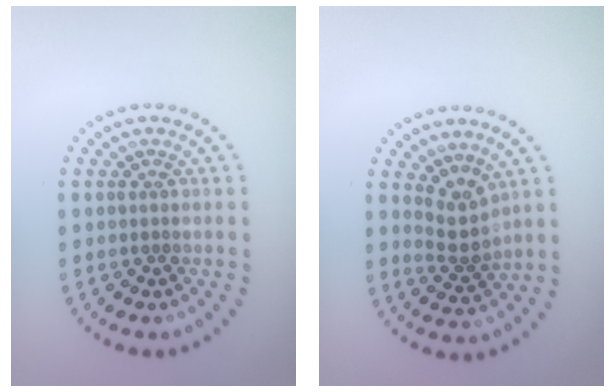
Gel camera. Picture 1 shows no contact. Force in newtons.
{"total": 2.5, "press": 1.7, "slide": 1.9}